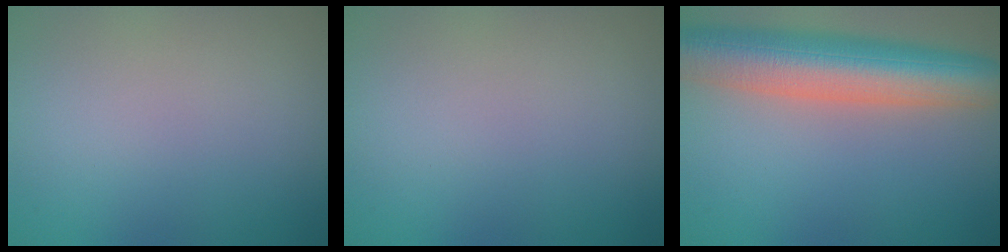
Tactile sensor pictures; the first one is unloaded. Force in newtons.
{"total": 0.0}
{"total": 9.8, "press": 9.8, "slide": 0.6}